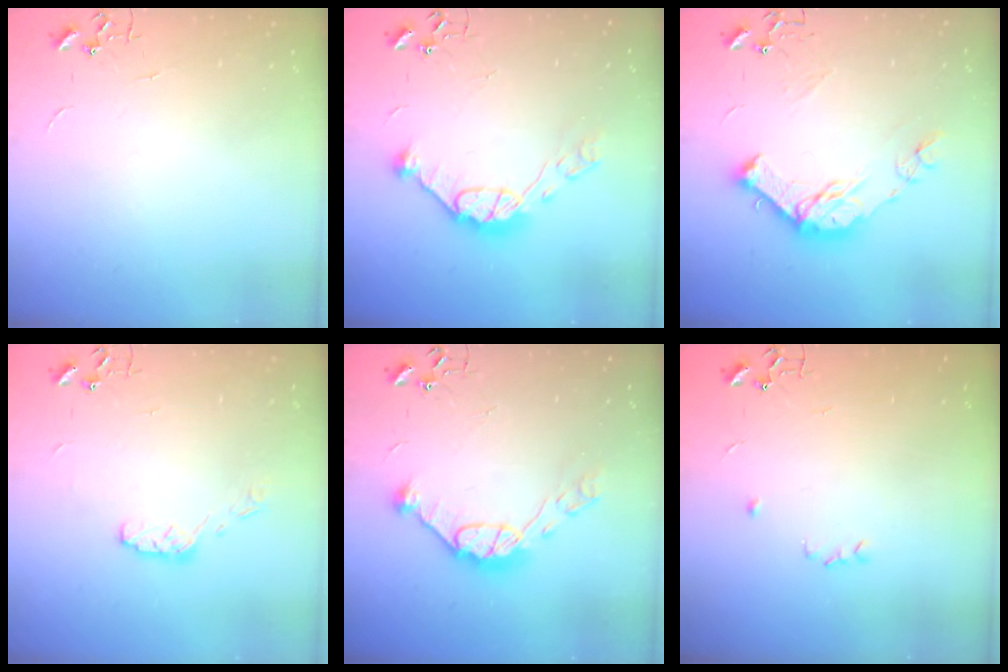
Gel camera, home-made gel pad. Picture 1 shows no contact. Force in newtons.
{"total": 13.0, "press": 12.9, "slide": 1.4}
{"total": 16.6, "press": 16.6, "slide": 1.3}
{"total": 6.8, "press": 6.7, "slide": 0.8}
{"total": 13.0, "press": 12.9, "slide": 1.4}
{"total": 3.4, "press": 3.4, "slide": 0.6}